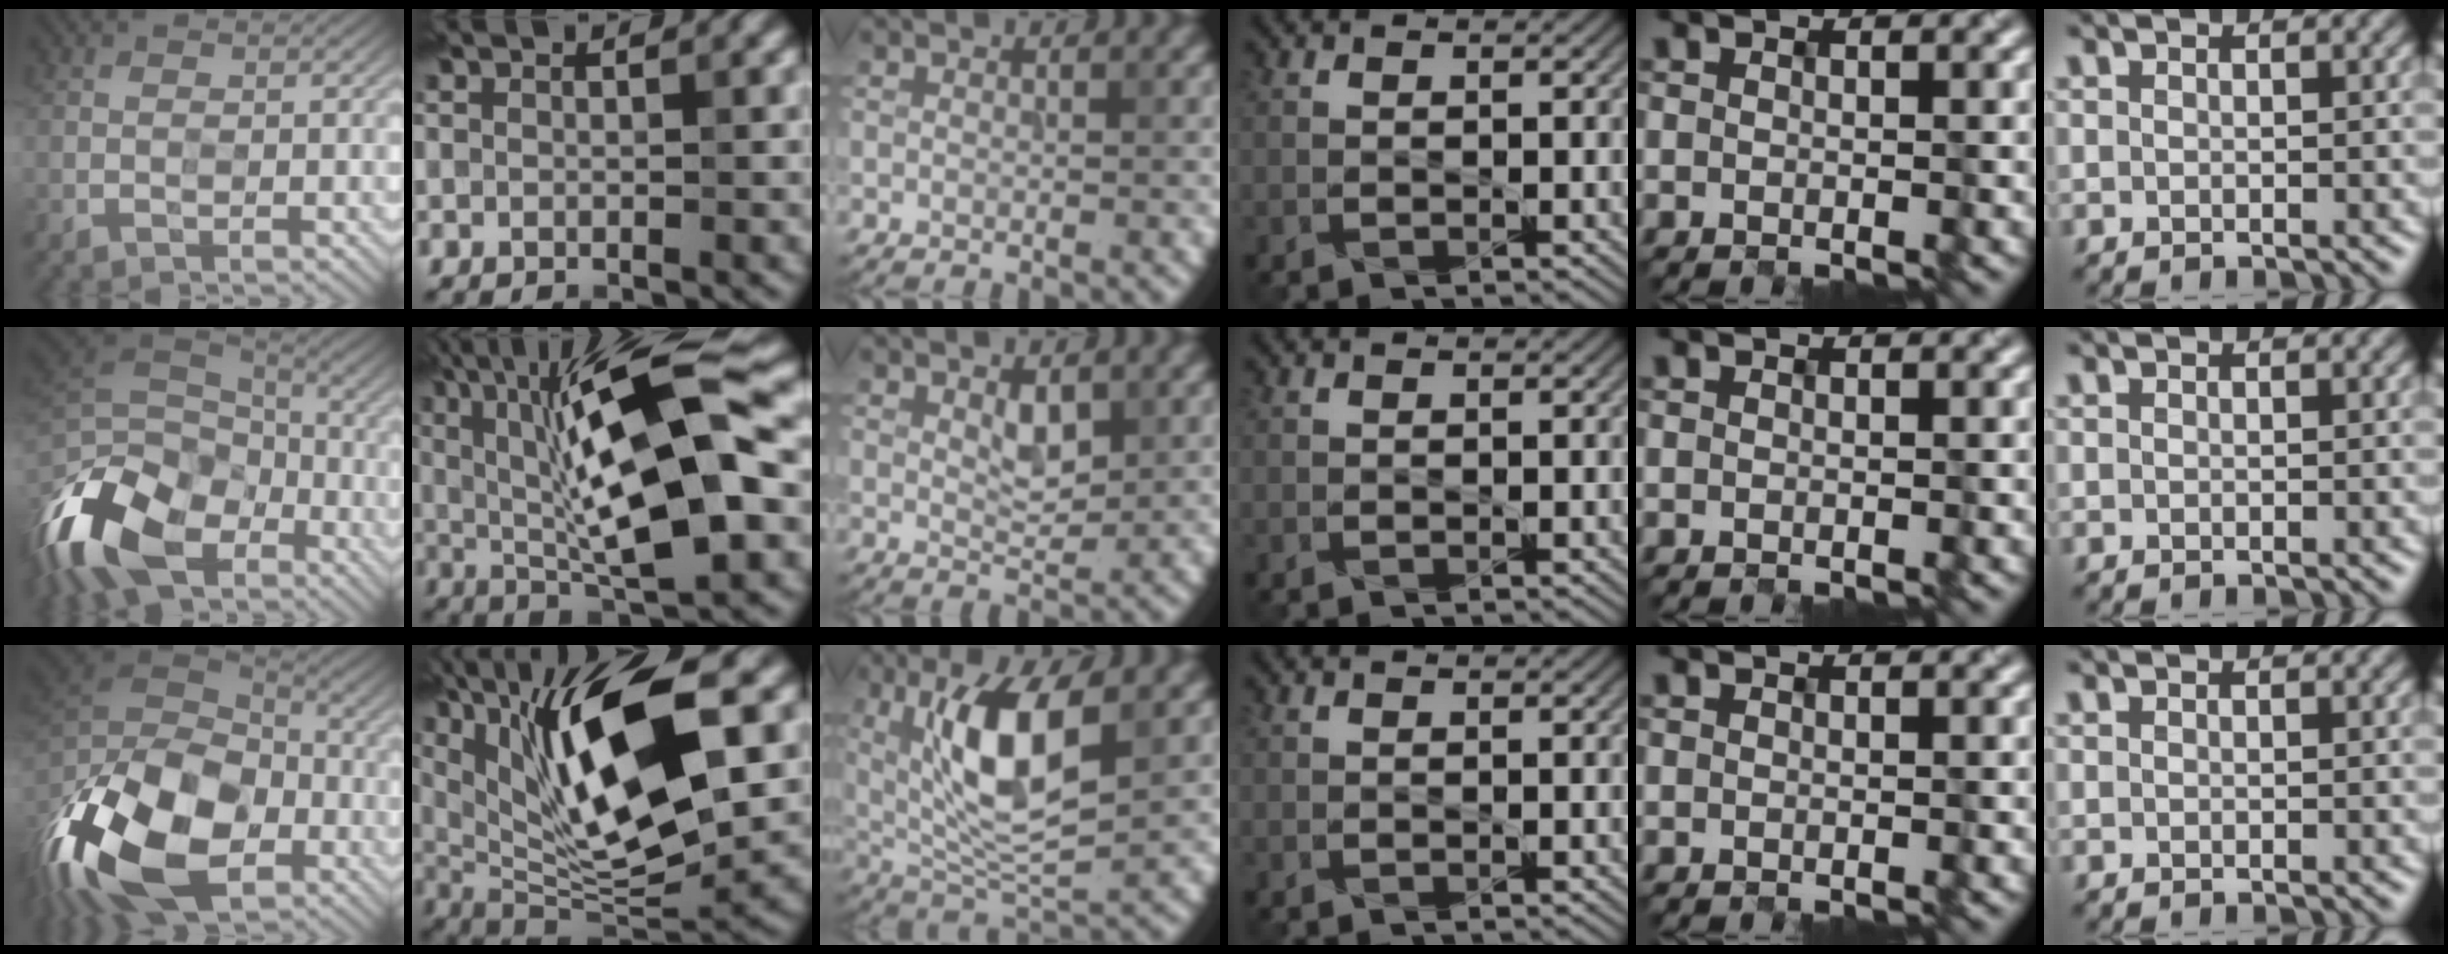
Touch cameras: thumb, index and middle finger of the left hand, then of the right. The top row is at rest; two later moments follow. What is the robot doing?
{"motion": "extract", "object": "pen cap and body"}